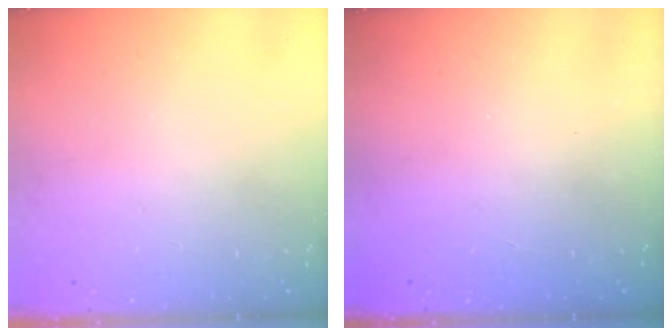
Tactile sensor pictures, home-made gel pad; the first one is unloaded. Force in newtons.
{"total": 2.4, "press": 2.3, "slide": 0.8}